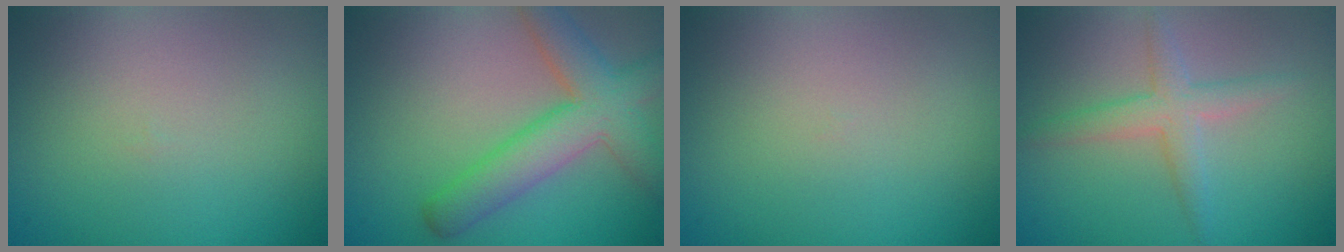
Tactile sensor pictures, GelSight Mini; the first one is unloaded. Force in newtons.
{"total": 6.5, "press": 6.4, "slide": 0.3}
{"total": 0.0}
{"total": 2.7, "press": 2.7, "slide": 0.1}